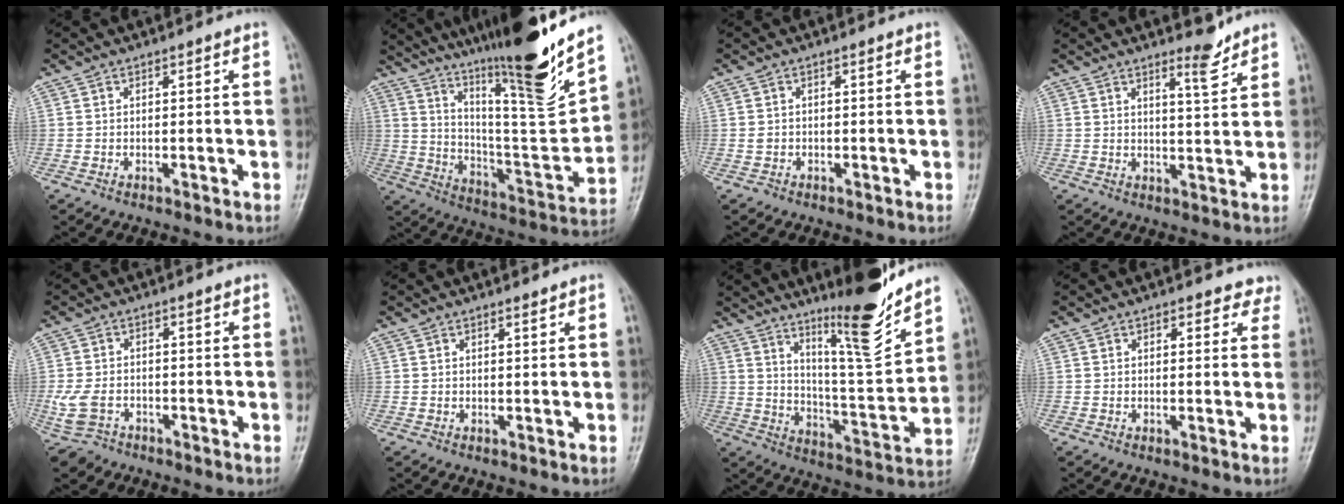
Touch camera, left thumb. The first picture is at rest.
{"total": 24.6, "force": [17.8, 1.9, 16.9], "torque": [-0.241, -0.096, 0.297]}
{"total": 1.0, "force": [-0.3, 0.9, 0.3], "torque": [-0.003, 0.002, -0.006]}
{"total": 4.2, "force": [3.4, 0.7, 2.4], "torque": [-0.028, -0.032, 0.051]}
{"total": 5.0, "force": [-2.4, 3.6, 2.5], "torque": [-0.061, 0.010, -0.042]}
{"total": 0.7, "force": [0.6, 0.0, 0.3], "torque": [-0.007, -0.005, 0.011]}
{"total": 14.8, "force": [11.2, 1.4, 9.6], "torque": [-0.133, -0.089, 0.189]}
{"total": 3.4, "force": [2.7, 1.9, 0.8], "torque": [0.026, -0.010, 0.019]}